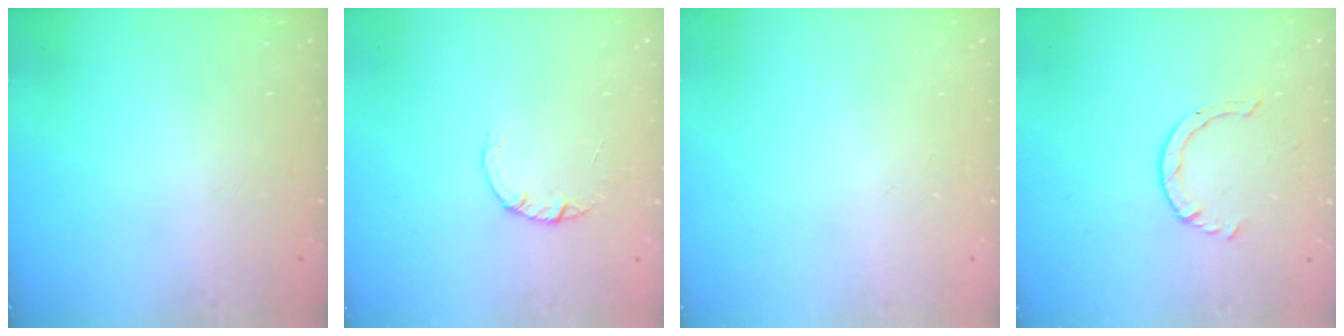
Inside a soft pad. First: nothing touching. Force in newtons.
{"total": 1.4, "press": 1.4, "slide": 0.2}
{"total": 0.0}
{"total": 2.6, "press": 2.6, "slide": 0.3}